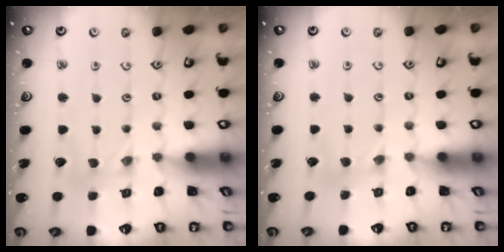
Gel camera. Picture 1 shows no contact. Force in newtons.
{"total": 3.1, "press": 3.1, "slide": 0.5}